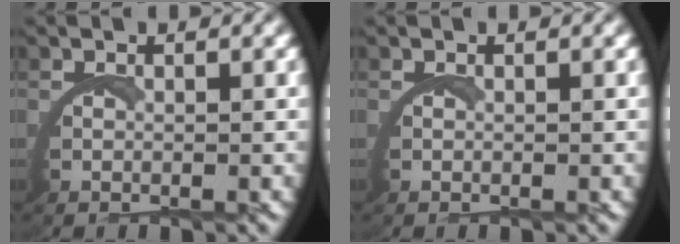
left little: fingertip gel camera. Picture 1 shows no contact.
{"total": 0.0}